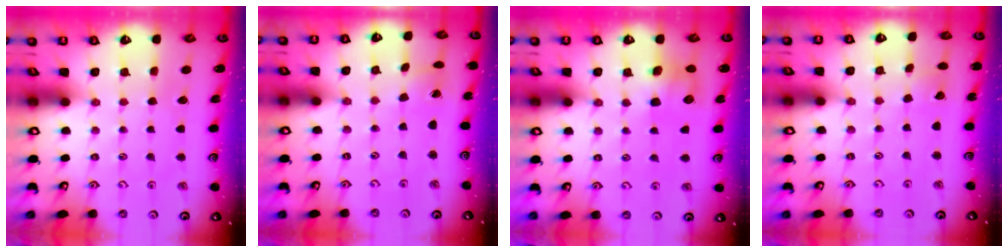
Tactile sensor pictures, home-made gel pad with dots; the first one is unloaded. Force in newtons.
{"total": 0.5, "press": 0.5, "slide": 0.1}
{"total": 7.8, "press": 7.7, "slide": 0.5}
{"total": 2.8, "press": 2.8, "slide": 0.3}